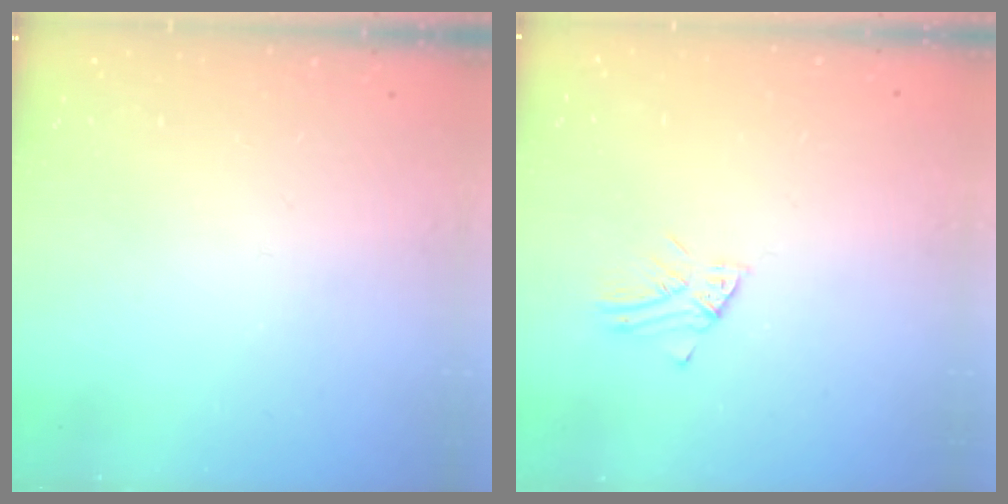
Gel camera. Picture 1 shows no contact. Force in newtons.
{"total": 2.1, "press": 2.1, "slide": 0.1}